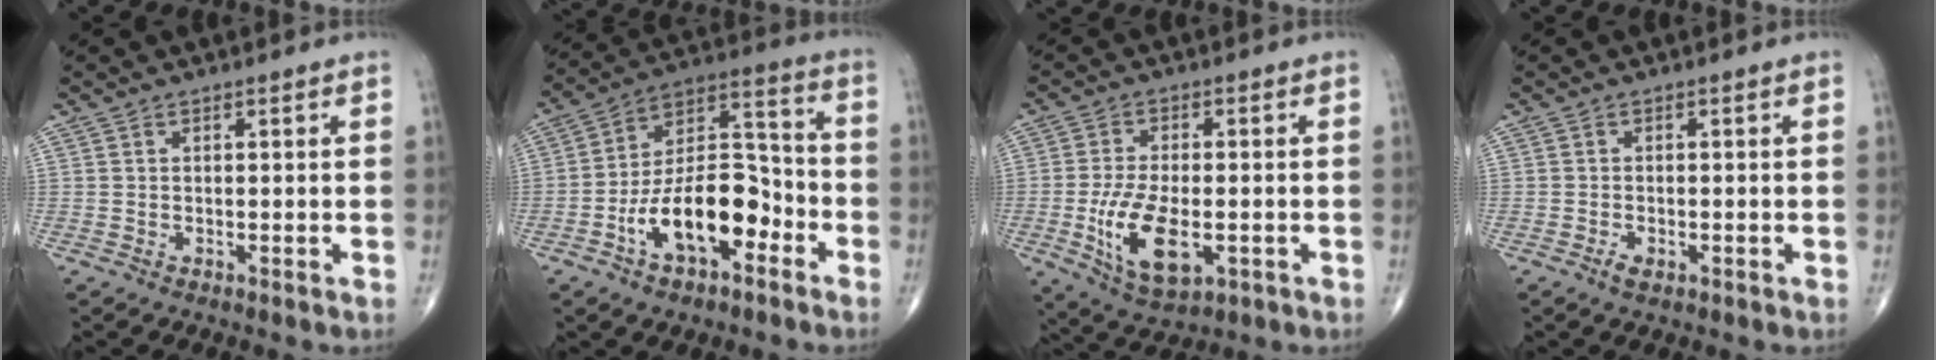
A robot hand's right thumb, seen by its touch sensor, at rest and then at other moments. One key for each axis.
{"total": 16.8, "fx": -6.7, "fy": 8.7, "fz": 12.7, "tx": -0.191, "ty": 0.060, "tz": -0.119}
{"total": 11.8, "fx": -2.9, "fy": 5.7, "fz": 9.9, "tx": -0.184, "ty": -0.006, "tz": -0.041}
{"total": 1.7, "fx": -0.8, "fy": 0.9, "fz": 1.2, "tx": -0.023, "ty": 0.001, "tz": -0.015}